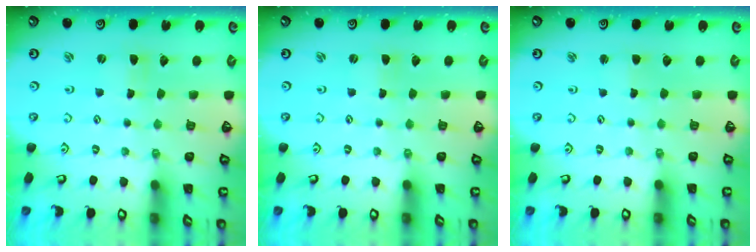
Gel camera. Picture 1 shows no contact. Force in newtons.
{"total": 0.0}
{"total": 1.0, "press": 0.9, "slide": 0.1}